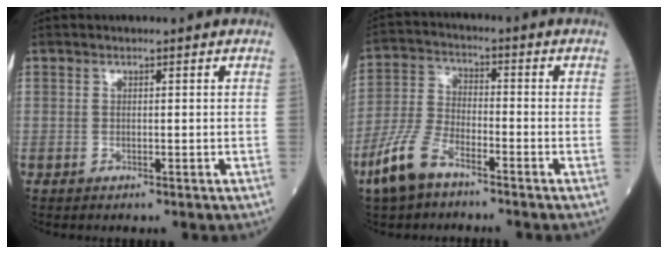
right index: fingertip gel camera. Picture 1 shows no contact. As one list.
[{"total": 8.5, "force": [-5.8, 3.2, 5.3], "torque": [-0.130, -0.006, -0.121]}]